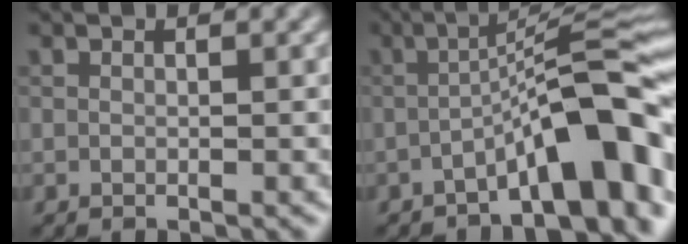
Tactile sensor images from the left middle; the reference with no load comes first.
{"total": 9.4, "force": [-4.2, 1.9, 8.2], "torque": [-0.105, 0.026, -0.072]}